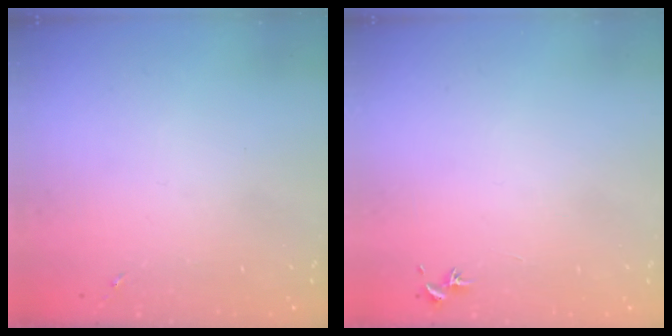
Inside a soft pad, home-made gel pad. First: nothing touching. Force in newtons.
{"total": 0.7, "press": 0.7, "slide": 0.3}